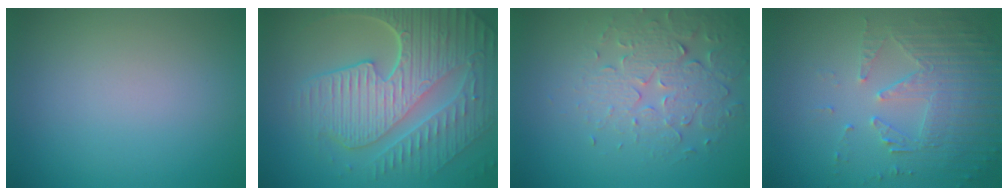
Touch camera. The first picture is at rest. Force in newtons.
{"total": 9.9, "press": 6.5, "slide": 7.4}
{"total": 3.9, "press": 3.6, "slide": 1.7}
{"total": 5.7, "press": 3.7, "slide": 4.3}